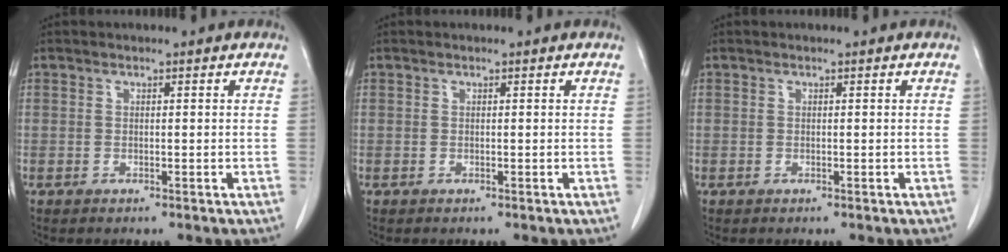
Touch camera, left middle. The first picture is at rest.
{"total": 0.0}
{"total": 0.0}